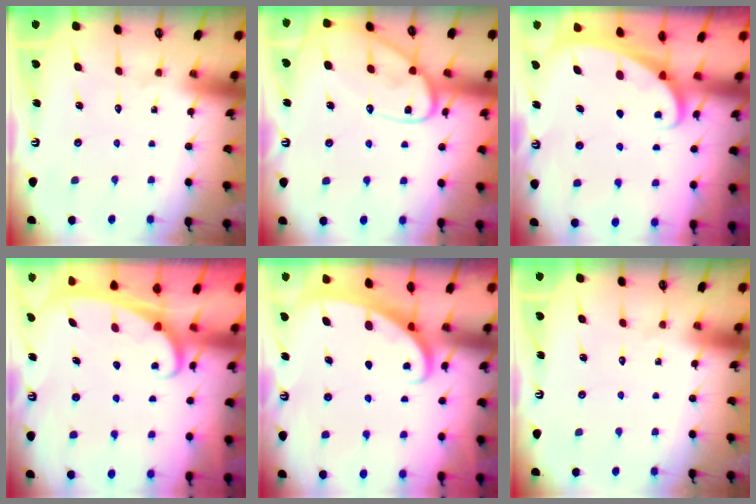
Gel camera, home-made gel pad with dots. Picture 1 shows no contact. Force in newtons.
{"total": 13.9, "press": 13.8, "slide": 1.1}
{"total": 1.7, "press": 1.7, "slide": 0.2}
{"total": 2.3, "press": 2.3, "slide": 0.3}
{"total": 2.4, "press": 2.4, "slide": 0.2}
{"total": 0.0}